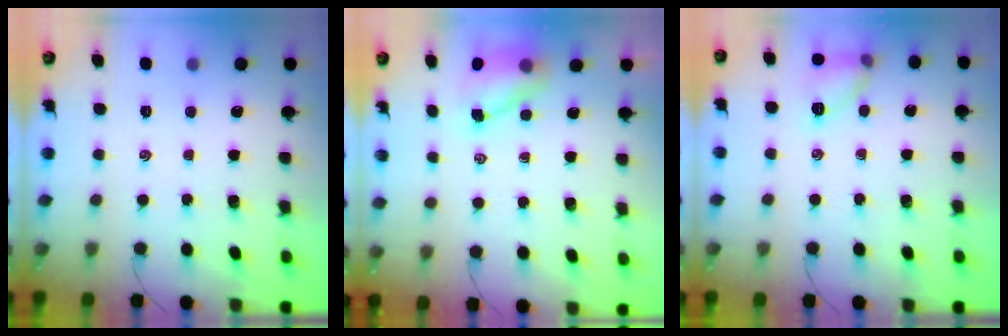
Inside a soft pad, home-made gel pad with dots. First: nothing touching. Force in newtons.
{"total": 5.6, "press": 5.5, "slide": 0.7}
{"total": 8.9, "press": 8.9, "slide": 0.6}